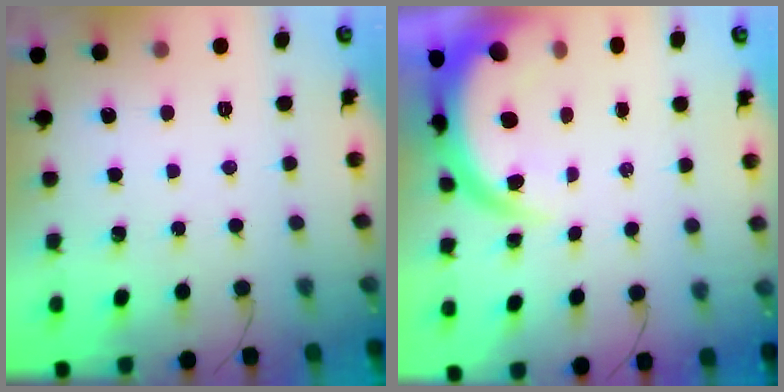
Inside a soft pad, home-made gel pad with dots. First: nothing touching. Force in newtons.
{"total": 6.7, "press": 6.7, "slide": 0.7}